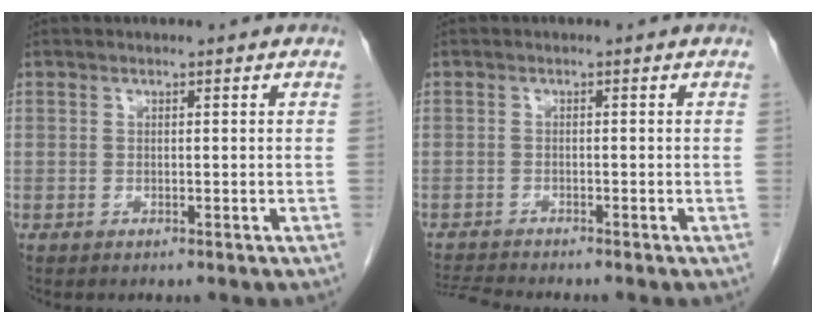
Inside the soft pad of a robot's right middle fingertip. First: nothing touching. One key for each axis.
{"total": 3.4, "fx": -3.3, "fy": -1.0, "fz": 0.3, "tx": -0.011, "ty": -0.019, "tz": -0.061}